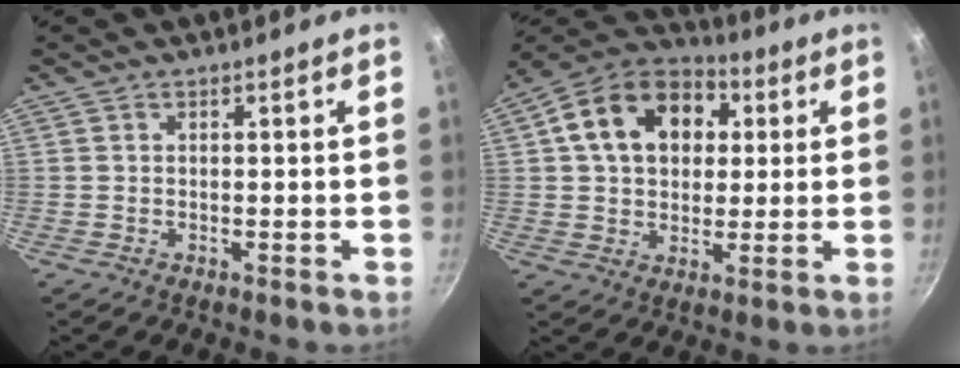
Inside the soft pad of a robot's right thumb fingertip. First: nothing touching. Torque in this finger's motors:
{"motor_torque": [-0.30, 0.93, 0.12, 0.16, 0.12]}